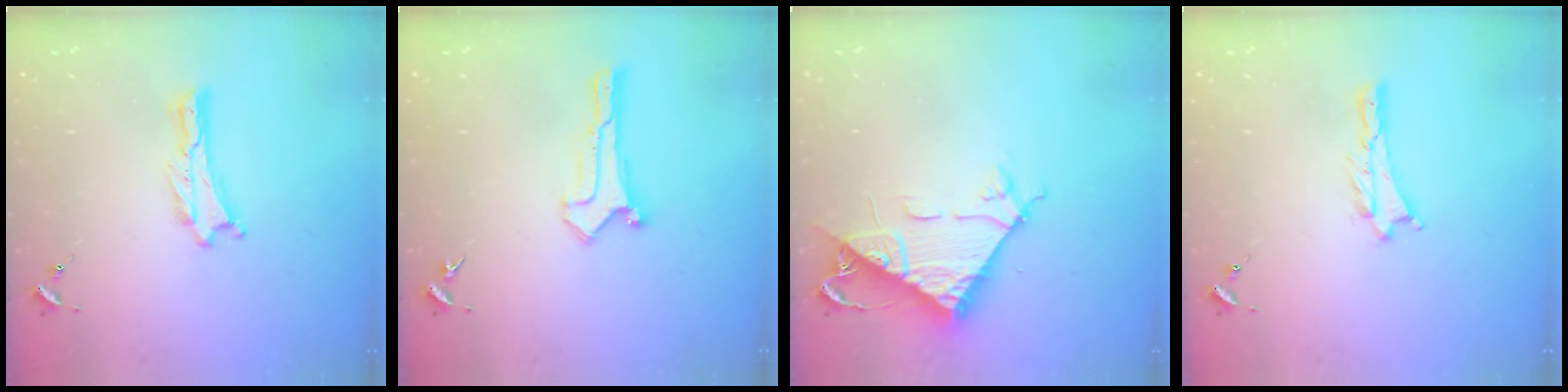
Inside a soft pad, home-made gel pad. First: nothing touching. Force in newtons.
{"total": 0.0}
{"total": 8.5, "press": 8.4, "slide": 0.7}
{"total": 0.9, "press": 0.9, "slide": 0.2}